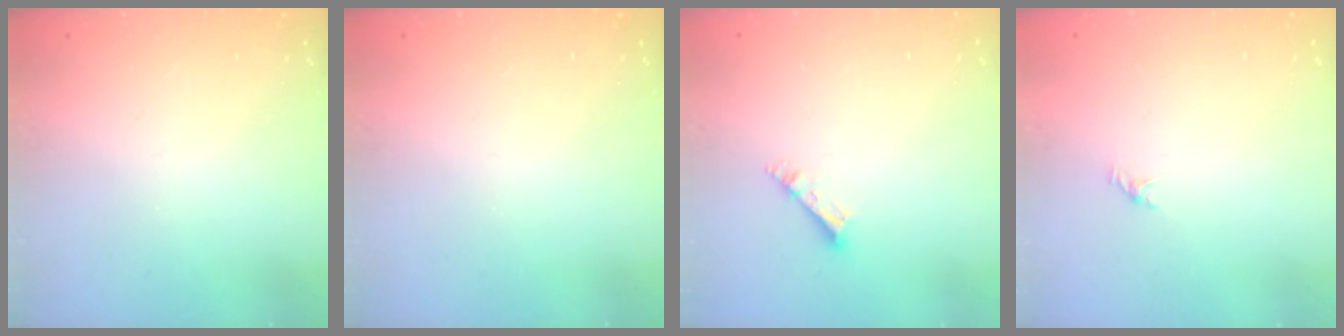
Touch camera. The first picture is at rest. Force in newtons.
{"total": 0.0}
{"total": 3.9, "press": 3.8, "slide": 0.5}
{"total": 0.5, "press": 0.3, "slide": 0.4}